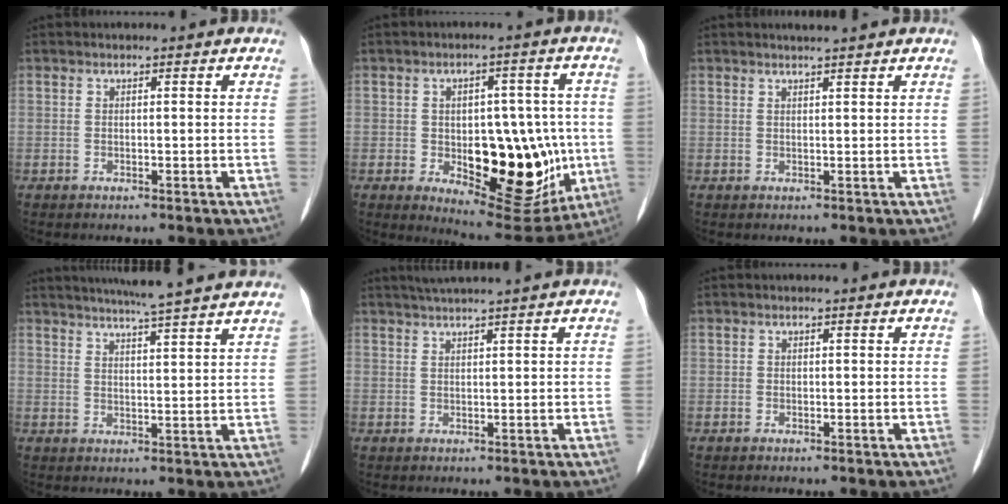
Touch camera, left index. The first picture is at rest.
{"total": 16.1, "force": [-2.7, 7.5, 14.0], "torque": [-0.172, 0.002, -0.017]}
{"total": 2.8, "force": [2.5, -0.1, 1.2], "torque": [-0.018, 0.013, 0.037]}
{"total": 12.1, "force": [10.9, -0.9, 5.4], "torque": [-0.086, 0.007, 0.137]}
{"total": 3.9, "force": [3.3, -1.0, 1.9], "torque": [-0.024, 0.022, 0.059]}
{"total": 0.0}